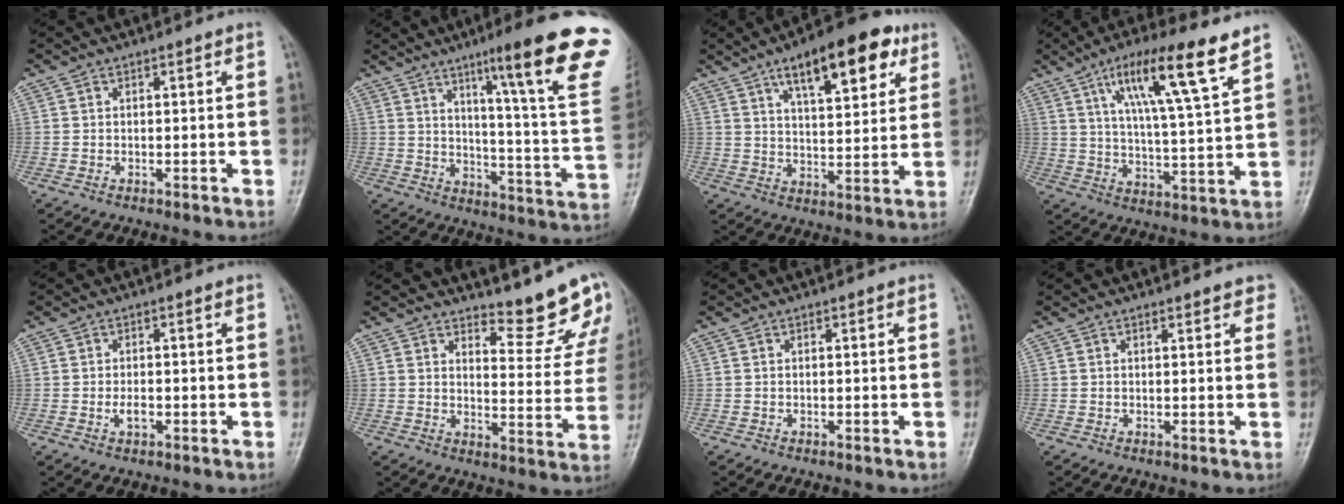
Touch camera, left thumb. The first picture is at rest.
{"total": 23.8, "force": [13.4, 1.5, 19.7], "torque": [-0.253, -0.060, 0.183]}
{"total": 16.0, "force": [8.5, 6.1, 12.1], "torque": [-0.144, -0.022, 0.126]}
{"total": 15.2, "force": [8.7, 1.9, 12.4], "torque": [-0.205, -0.032, 0.147]}
{"total": 2.1, "force": [-0.6, 1.1, 1.7], "torque": [-0.028, 0.002, -0.010]}
{"total": 11.0, "force": [10.1, 2.6, 3.4], "torque": [-0.012, -0.099, 0.125]}
{"total": 0.0}
{"total": 2.5, "force": [2.0, 1.0, 1.2], "torque": [0.004, -0.002, 0.016]}